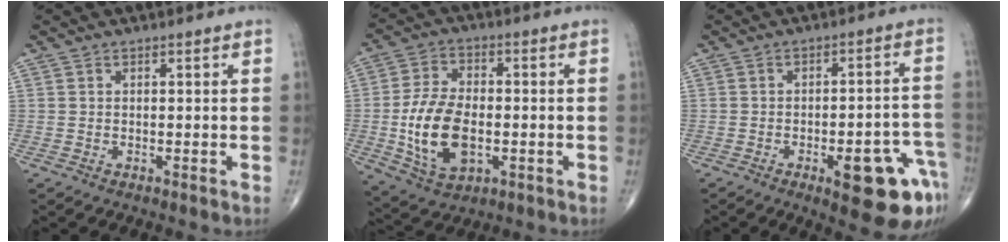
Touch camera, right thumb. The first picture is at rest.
{"total": 14.0, "force": [-2.2, 8.1, 11.2], "torque": [-0.208, 0.004, -0.033]}
{"total": 14.3, "force": [-6.7, 4.3, 11.9], "torque": [-0.102, 0.036, -0.074]}